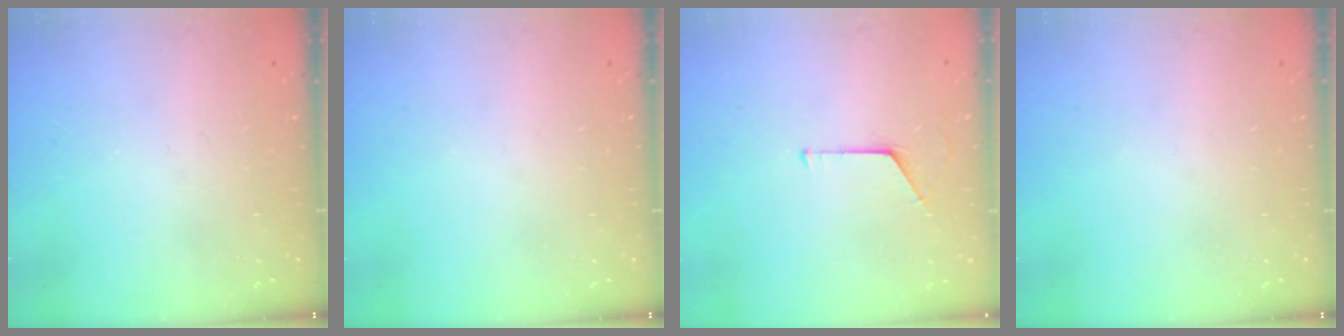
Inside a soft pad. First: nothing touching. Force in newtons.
{"total": 0.0}
{"total": 5.2, "press": 5.1, "slide": 0.4}
{"total": 0.0}